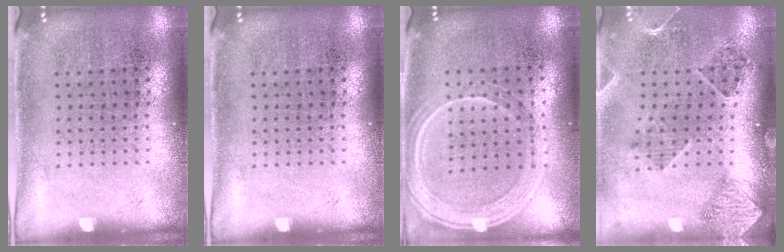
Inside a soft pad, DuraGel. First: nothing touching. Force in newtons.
{"total": 0.0}
{"total": 1.2, "press": 1.2, "slide": 0.4}
{"total": 1.5, "press": 1.5, "slide": 0.3}